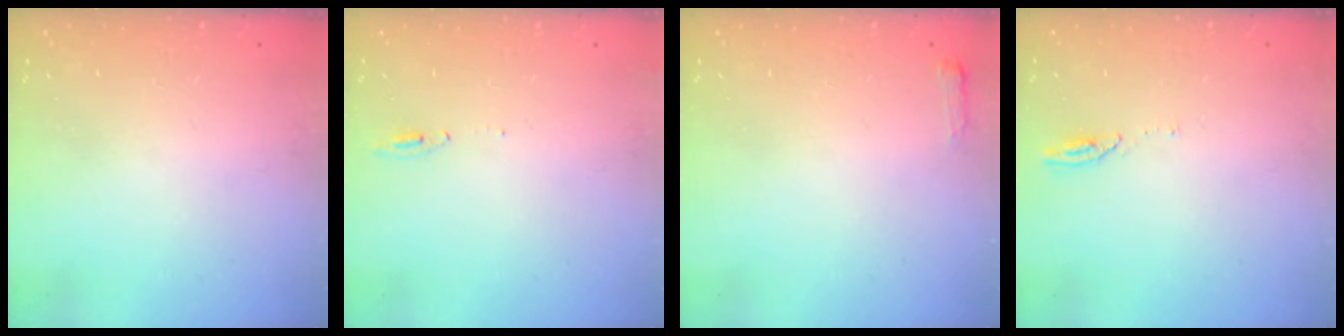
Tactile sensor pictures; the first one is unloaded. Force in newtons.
{"total": 4.8, "press": 4.6, "slide": 1.6}
{"total": 2.7, "press": 2.6, "slide": 0.5}
{"total": 3.3, "press": 3.3, "slide": 0.3}